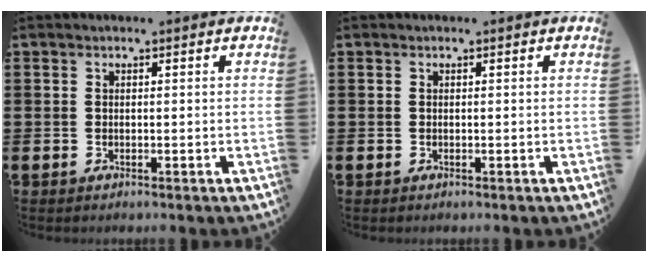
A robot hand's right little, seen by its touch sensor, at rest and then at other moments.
{"total": 0.0}